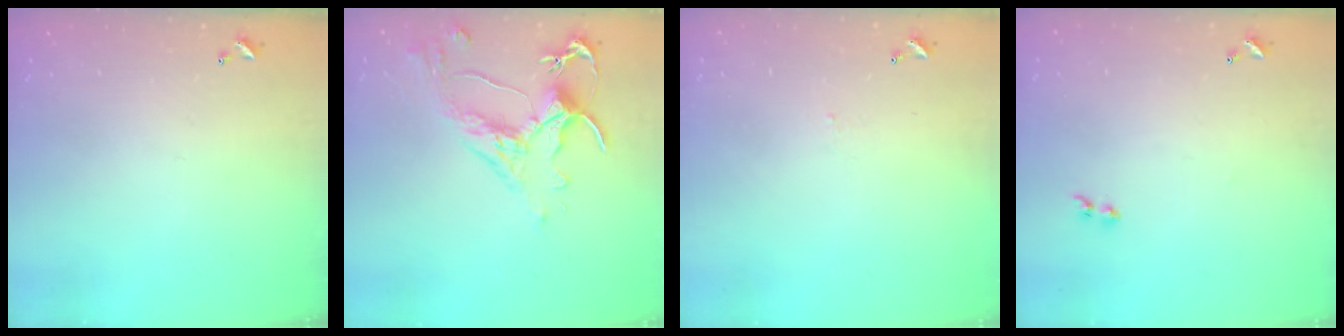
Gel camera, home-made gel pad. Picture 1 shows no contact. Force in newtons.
{"total": 2.5, "press": 2.1, "slide": 1.2}
{"total": 2.1, "press": 2.1, "slide": 0.2}
{"total": 2.0, "press": 1.7, "slide": 1.0}